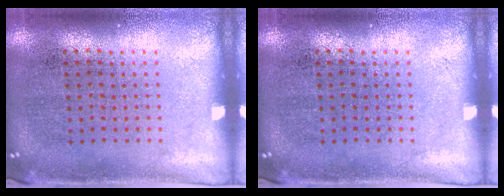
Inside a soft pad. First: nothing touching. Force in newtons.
{"total": 0.0}